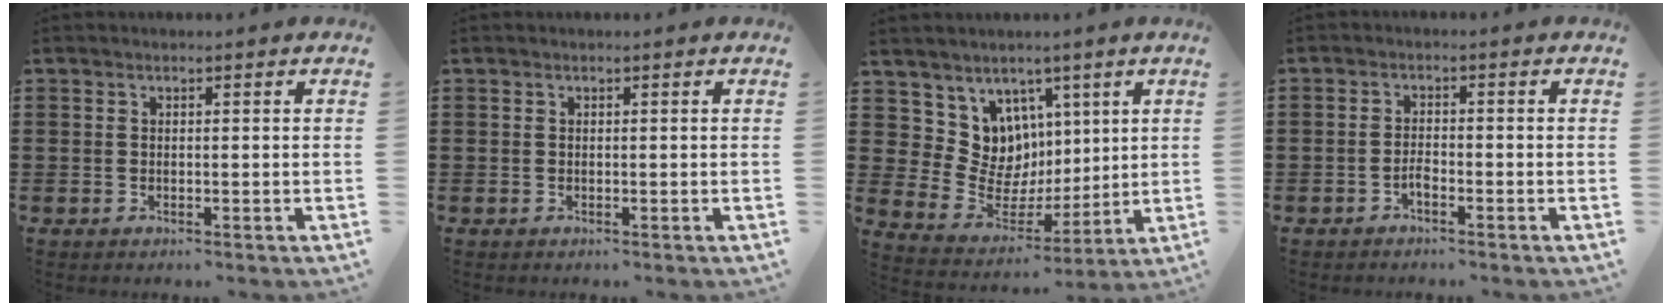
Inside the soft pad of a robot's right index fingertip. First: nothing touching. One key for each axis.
{"total": 0.0}
{"total": 8.9, "fx": 2.6, "fy": 8.4, "fz": 1.4, "tx": -0.052, "ty": -0.042, "tz": 0.058}
{"total": 1.7, "fx": -1.3, "fy": 0.5, "fz": 1.0, "tx": -0.021, "ty": 0.001, "tz": -0.025}